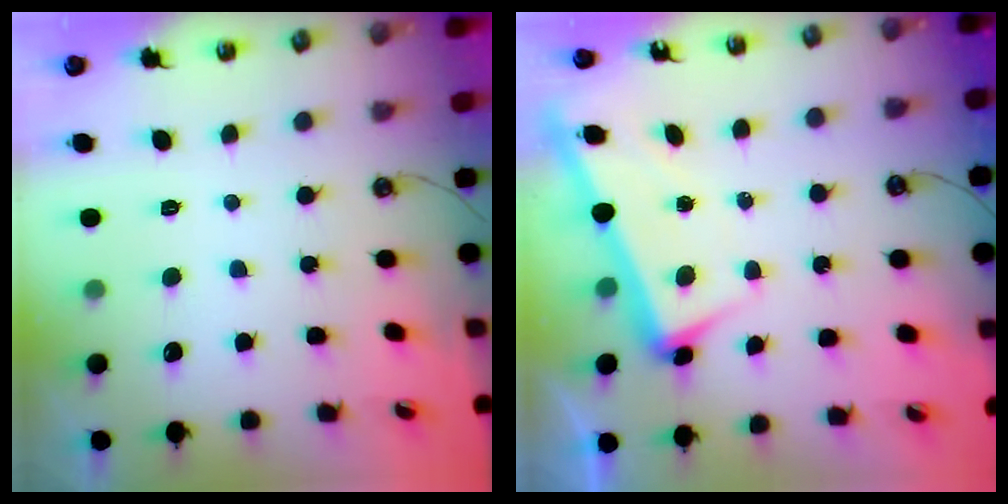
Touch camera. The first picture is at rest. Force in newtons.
{"total": 3.0, "press": 2.9, "slide": 0.8}